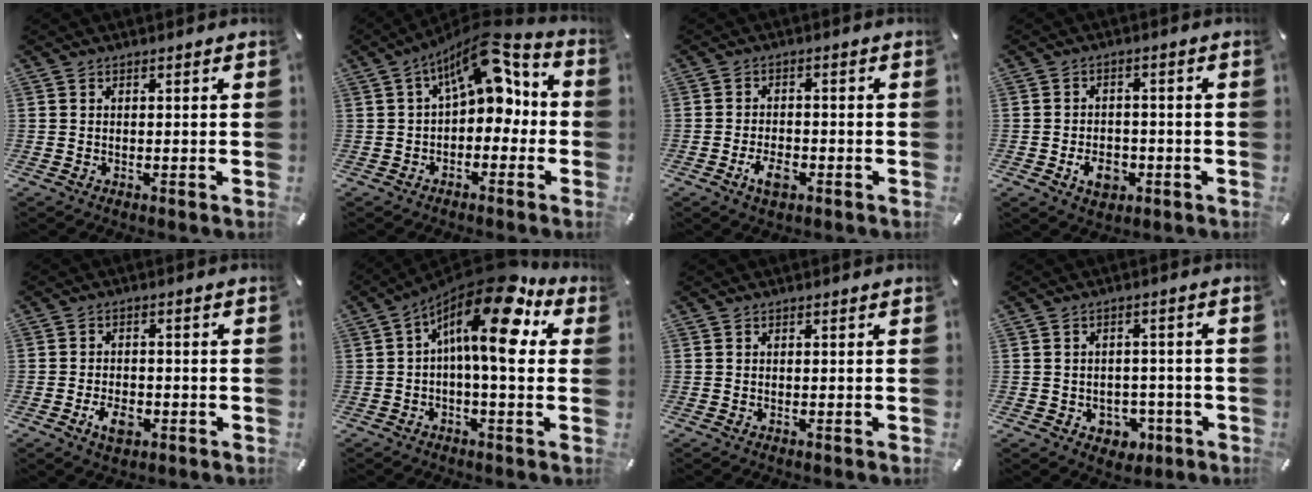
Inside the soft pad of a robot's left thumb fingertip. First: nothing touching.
{"total": 13.1, "force": [6.1, 6.8, 9.4], "torque": [-0.143, -0.036, 0.106]}
{"total": 5.0, "force": [-2.5, 2.7, 3.5], "torque": [-0.074, 0.006, -0.047]}
{"total": 6.5, "force": [-2.5, 4.6, 3.9], "torque": [-0.073, 0.006, -0.046]}
{"total": 5.4, "force": [-2.4, 3.2, 3.6], "torque": [-0.078, 0.007, -0.044]}
{"total": 16.5, "force": [6.4, 5.0, 14.4], "torque": [-0.249, -0.048, 0.098]}
{"total": 0.0}
{"total": 5.1, "force": [-1.4, 4.5, 2.0], "torque": [-0.021, 0.008, -0.025]}